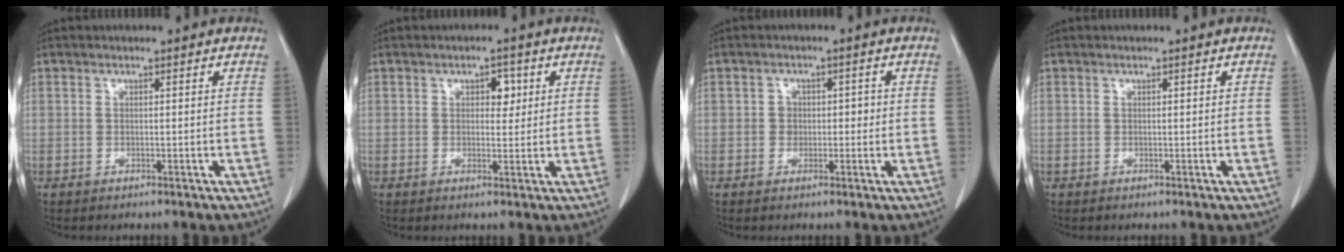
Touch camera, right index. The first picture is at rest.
{"total": 2.7, "force": [0.9, 1.6, 2.0], "torque": [-0.024, 0.004, 0.013]}
{"total": 2.3, "force": [-0.1, 2.0, 1.2], "torque": [-0.008, 0.010, -0.005]}
{"total": 0.0}